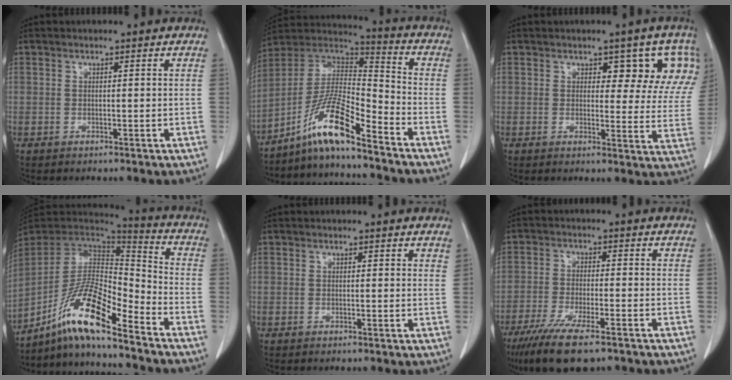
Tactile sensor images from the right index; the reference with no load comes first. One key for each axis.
{"total": 12.1, "fx": -8.7, "fy": 0.7, "fz": 8.4, "tx": -0.163, "ty": 0.015, "tz": -0.162}
{"total": 8.5, "fx": 4.7, "fy": 4.3, "fz": 5.7, "tx": -0.041, "ty": 0.000, "tz": 0.041}
{"total": 15.6, "fx": -10.6, "fy": 1.5, "fz": 11.4, "tx": -0.212, "ty": 0.005, "tz": -0.190}
{"total": 1.0, "fx": 0.9, "fy": 0.3, "fz": 0.4, "tx": -0.002, "ty": 0.001, "tz": 0.004}
{"total": 11.1, "fx": -7.9, "fy": 1.9, "fz": 7.5, "tx": -0.126, "ty": -0.024, "tz": -0.128}